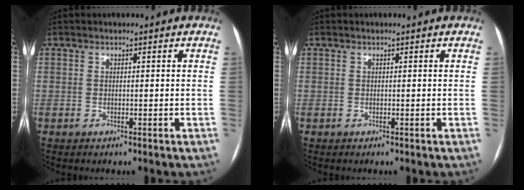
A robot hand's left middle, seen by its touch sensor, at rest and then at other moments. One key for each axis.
{"total": 0.0}